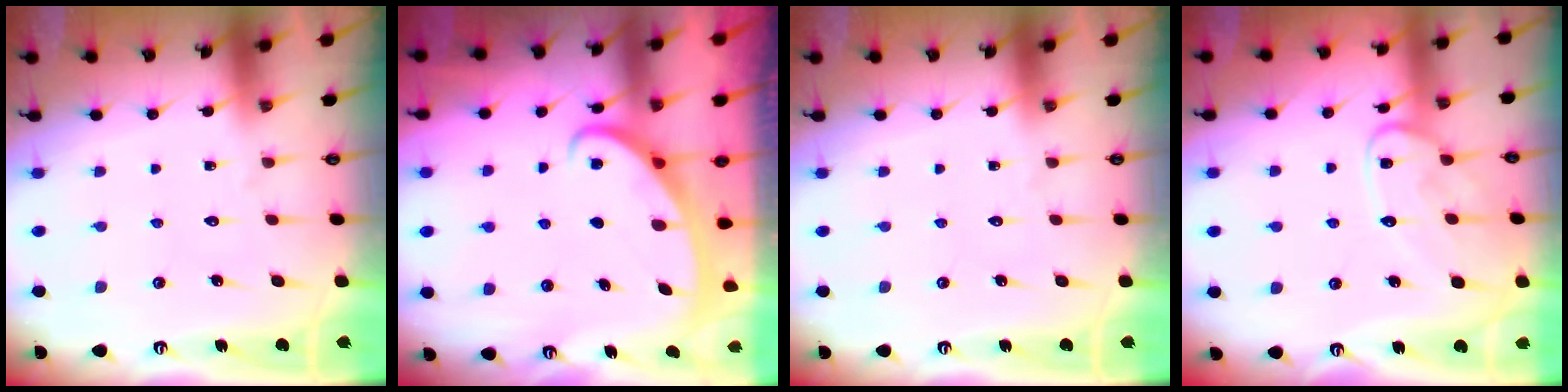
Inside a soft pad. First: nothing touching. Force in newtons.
{"total": 2.7, "press": 2.6, "slide": 0.4}
{"total": 0.0}
{"total": 12.0, "press": 12.0, "slide": 0.7}